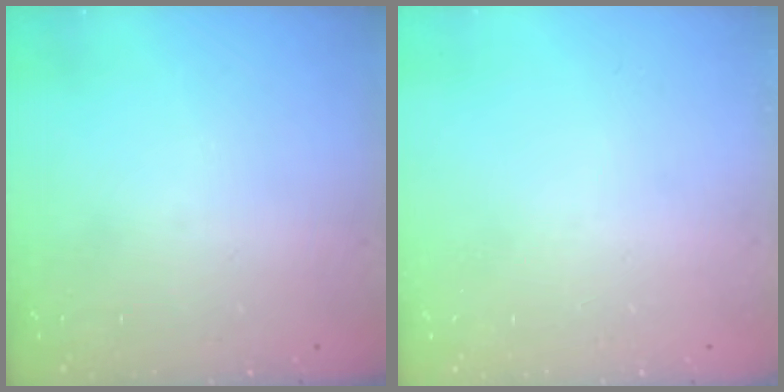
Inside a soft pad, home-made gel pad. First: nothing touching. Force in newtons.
{"total": 0.0}